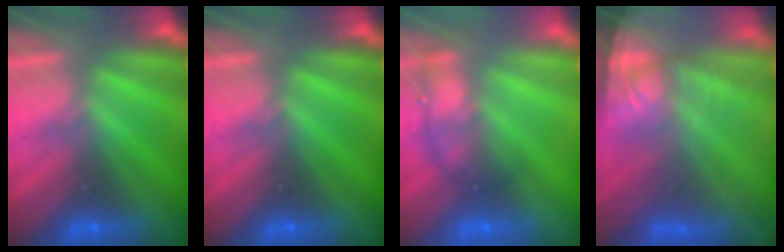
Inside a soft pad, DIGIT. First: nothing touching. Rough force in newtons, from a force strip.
{"total": 0.0}
{"total": 1.9}
{"total": 7.4}